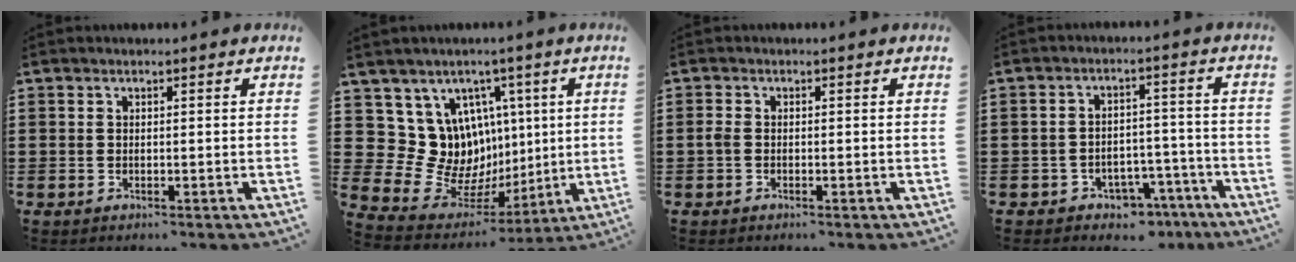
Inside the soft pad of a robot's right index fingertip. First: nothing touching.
{"total": 12.1, "force": [2.8, 11.5, 2.9], "torque": [-0.080, -0.046, 0.070]}
{"total": 1.0, "force": [-0.4, 0.6, 0.8], "torque": [-0.024, -0.003, -0.011]}
{"total": 4.1, "force": [-3.5, 1.8, 1.0], "torque": [-0.021, 0.013, -0.069]}